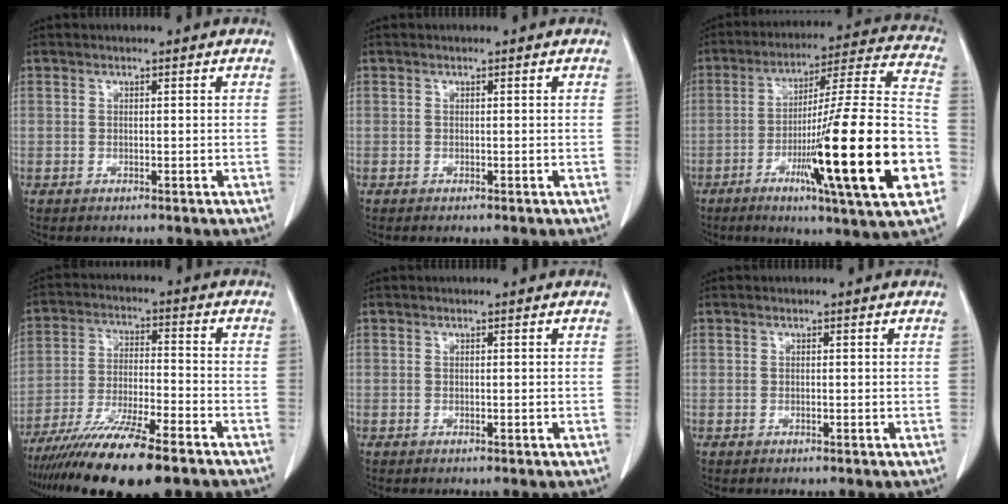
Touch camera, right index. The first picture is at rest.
{"total": 0.0}
{"total": 25.8, "force": [-7.7, 0.3, 24.6], "torque": [-0.340, -0.013, -0.125]}
{"total": 15.5, "force": [-11.5, 1.7, 10.3], "torque": [-0.188, -0.041, -0.196]}
{"total": 0.0}
{"total": 0.0}